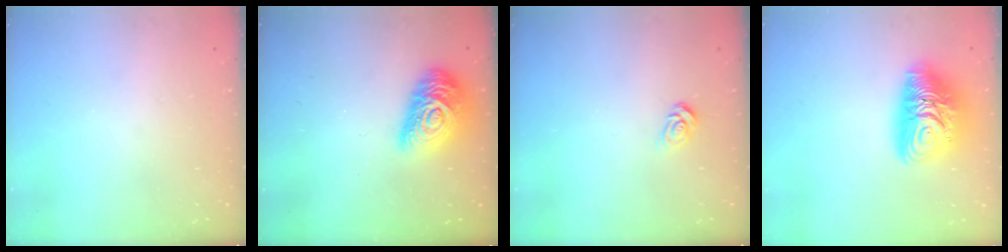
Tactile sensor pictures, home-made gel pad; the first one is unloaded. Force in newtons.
{"total": 15.9, "press": 15.8, "slide": 0.8}
{"total": 5.1, "press": 5.0, "slide": 0.4}
{"total": 15.4, "press": 15.3, "slide": 1.3}